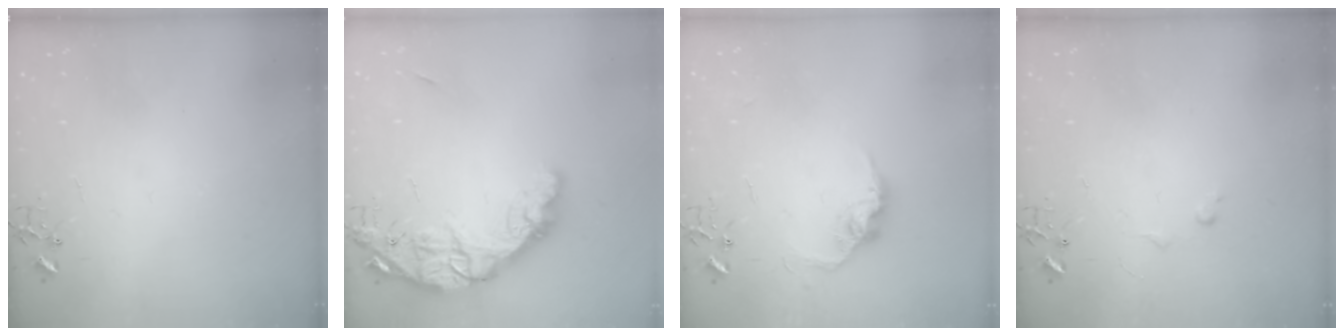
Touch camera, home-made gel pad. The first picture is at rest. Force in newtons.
{"total": 20.6, "press": 20.5, "slide": 1.7}
{"total": 11.3, "press": 11.3, "slide": 0.6}
{"total": 3.6, "press": 3.6, "slide": 0.5}